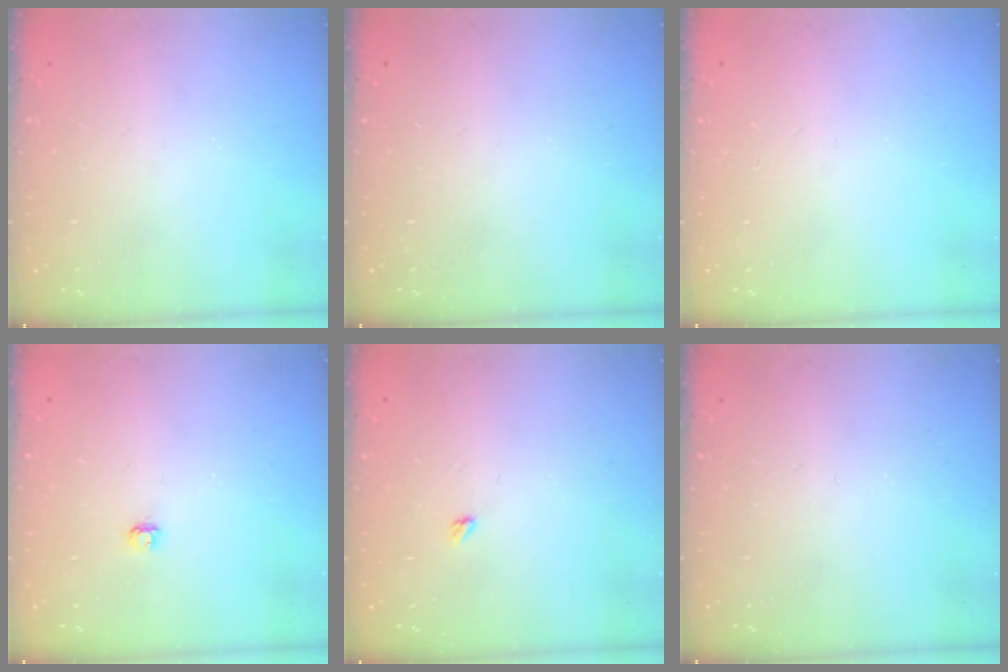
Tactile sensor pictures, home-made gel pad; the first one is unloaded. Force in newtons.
{"total": 0.0}
{"total": 0.0}
{"total": 2.9, "press": 2.9, "slide": 0.3}
{"total": 2.4, "press": 2.4, "slide": 0.4}
{"total": 0.0}